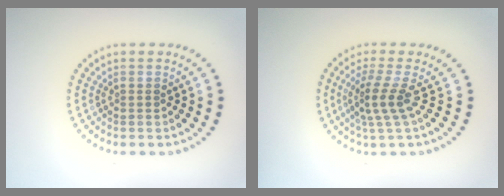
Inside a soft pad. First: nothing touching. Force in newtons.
{"total": 2.7, "press": 1.9, "slide": 2.0}